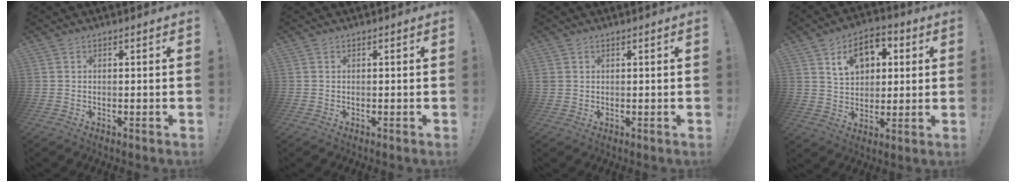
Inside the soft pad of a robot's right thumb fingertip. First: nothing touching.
{"total": 0.0}
{"total": 1.4, "force": [0.7, 1.2, 0.4], "torque": [0.001, -0.001, 0.012]}
{"total": 12.2, "force": [5.4, 8.6, 6.7], "torque": [-0.100, -0.012, 0.102]}